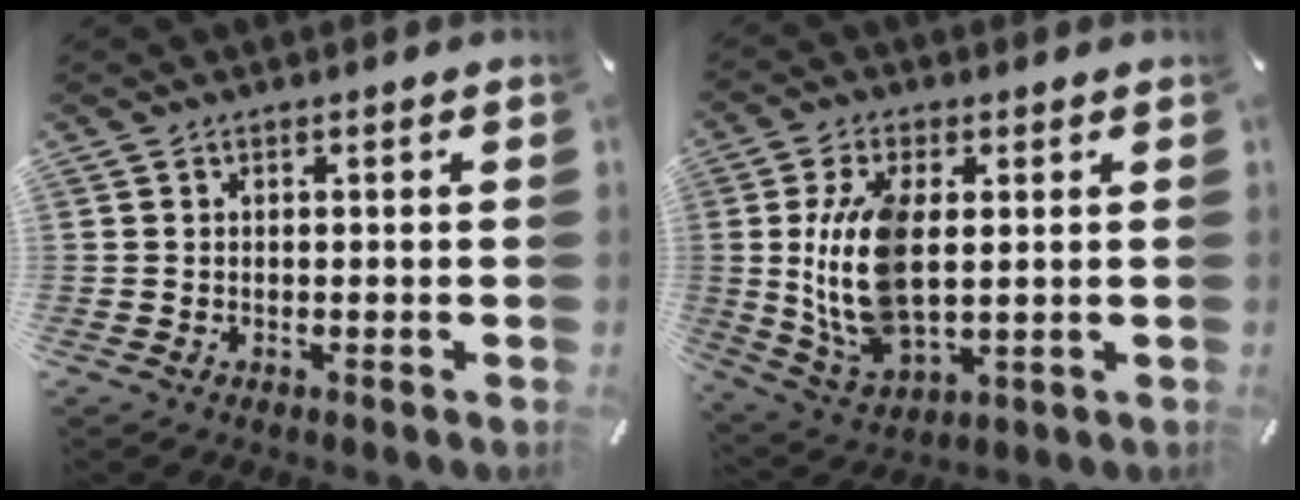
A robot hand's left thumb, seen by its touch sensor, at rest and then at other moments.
{"total": 14.2, "force": [1.8, 7.3, 12.0], "torque": [-0.286, -0.015, 0.030]}